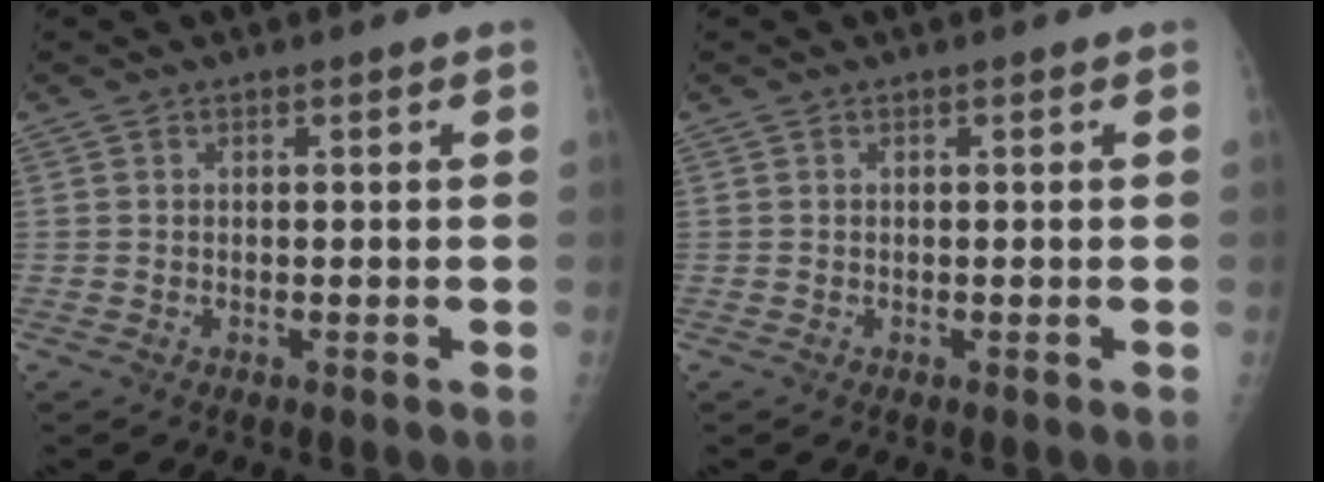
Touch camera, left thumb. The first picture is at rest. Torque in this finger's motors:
{"motor_torque": [-0.01, 0.01, -0.09, -0.06, 0.00]}